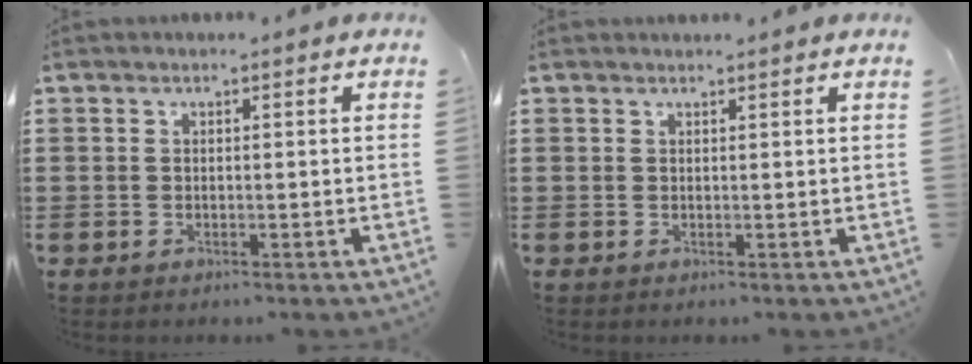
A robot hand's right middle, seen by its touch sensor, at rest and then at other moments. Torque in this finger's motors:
{"motor_torque": [0.03, -0.02, -0.02, 0.01]}